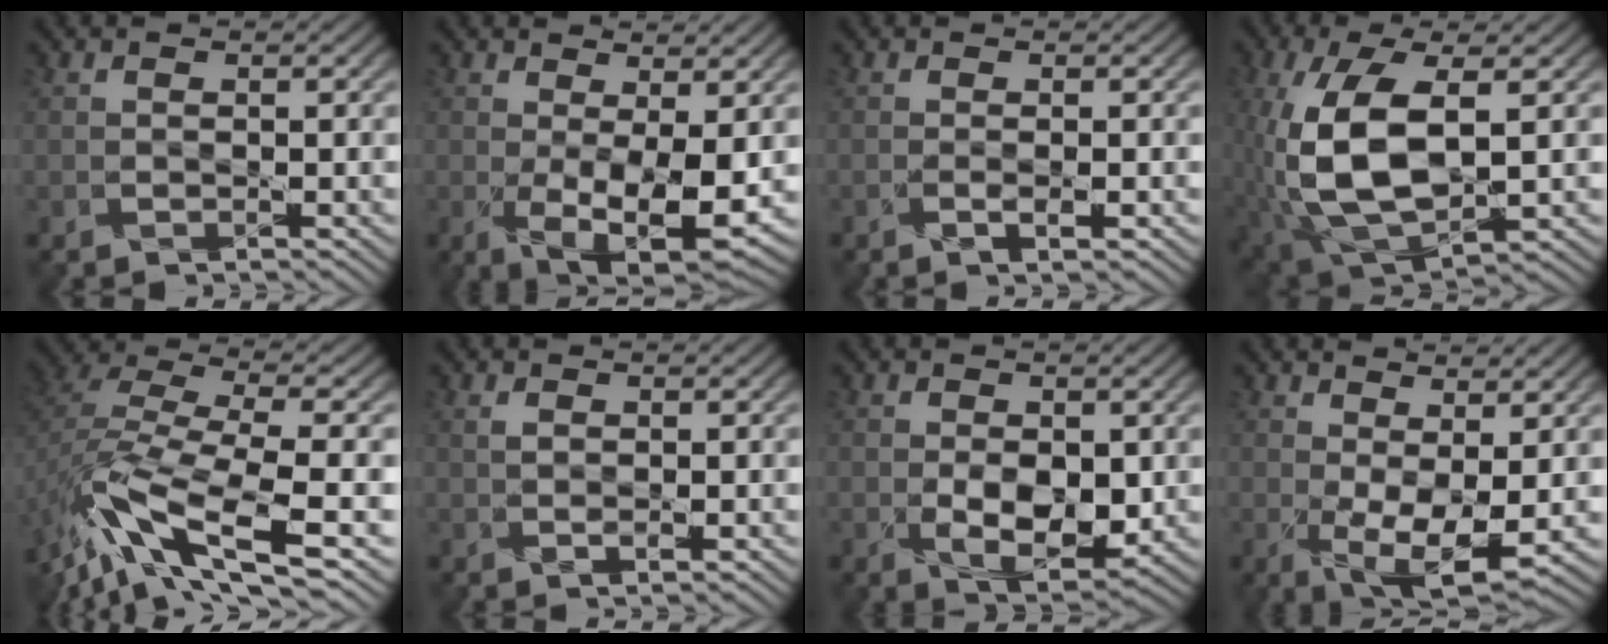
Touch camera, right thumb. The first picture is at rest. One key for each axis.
{"total": 7.4, "fx": -0.6, "fy": 3.1, "fz": 6.7, "tx": -0.132, "ty": -0.022, "tz": 0.000}
{"total": 1.1, "fx": -0.3, "fy": 0.0, "fz": 1.0, "tx": -0.021, "ty": 0.001, "tz": -0.009}
{"total": 13.2, "fx": 0.1, "fy": 6.7, "fz": 11.3, "tx": -0.271, "ty": -0.007, "tz": 0.008}
{"total": 12.7, "fx": -5.9, "fy": 4.3, "fz": 10.4, "tx": -0.232, "ty": -0.012, "tz": -0.105}
{"total": 1.3, "fx": 0.5, "fy": 0.7, "fz": 1.1, "tx": -0.024, "ty": 0.000, "tz": 0.009}
{"total": 5.9, "fx": -0.6, "fy": 3.4, "fz": 4.8, "tx": -0.091, "ty": -0.016, "tz": -0.003}
{"total": 6.2, "fx": 0.1, "fy": 2.6, "fz": 5.6, "tx": -0.112, "ty": -0.012, "tz": 0.007}